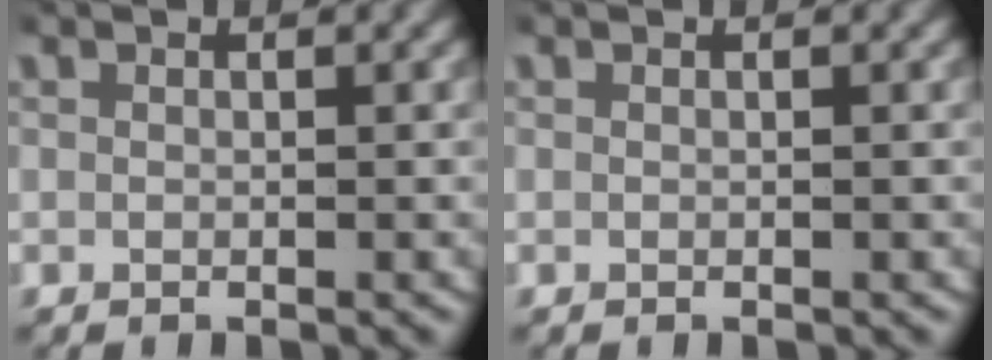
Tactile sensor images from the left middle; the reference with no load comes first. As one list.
[{"total": 0.0}]